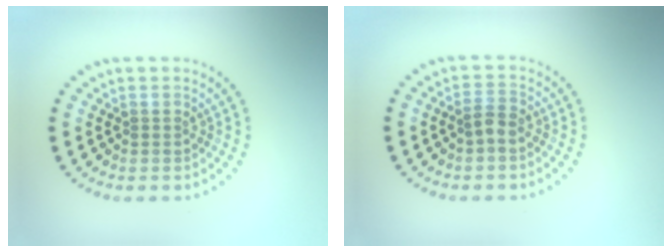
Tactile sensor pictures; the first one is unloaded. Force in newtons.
{"total": 1.6, "press": 1.4, "slide": 0.8}